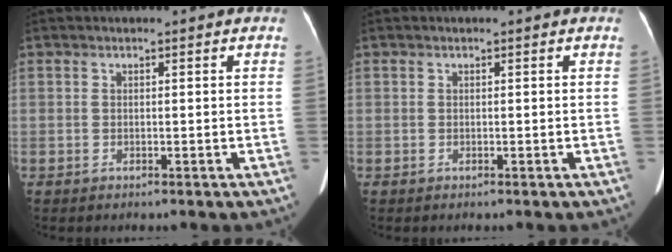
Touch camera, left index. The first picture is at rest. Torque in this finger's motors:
{"motor_torque": [0.12, -0.16, 0.00, 0.00]}